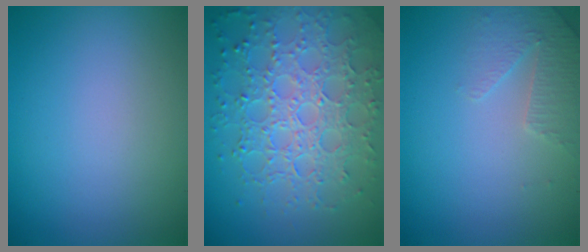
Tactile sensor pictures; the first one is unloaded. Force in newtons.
{"total": 7.7, "press": 5.7, "slide": 5.2}
{"total": 2.3, "press": 2.2, "slide": 0.6}